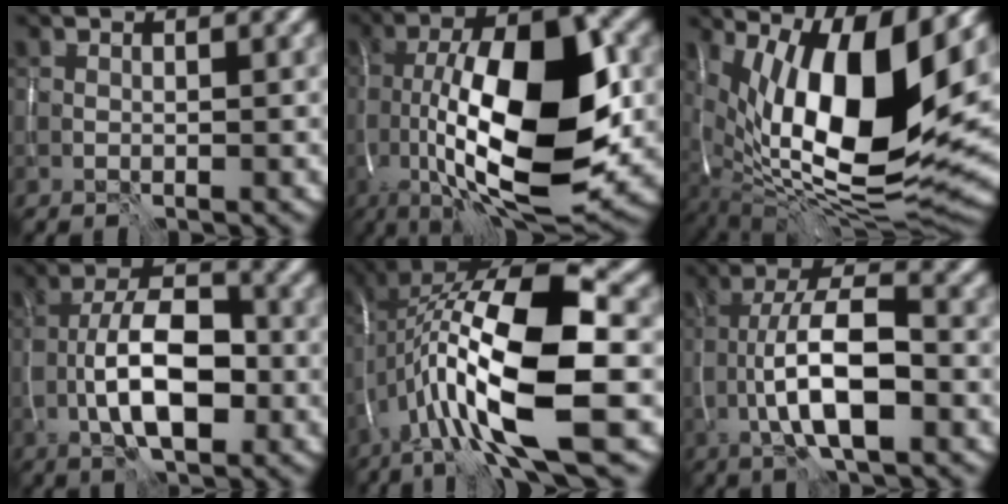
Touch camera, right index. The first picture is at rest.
{"total": 14.8, "force": [-1.5, 5.8, 13.5], "torque": [-0.221, 0.006, -0.031]}
{"total": 15.3, "force": [3.9, 5.5, 13.8], "torque": [-0.233, 0.002, 0.062]}
{"total": 7.9, "force": [-2.6, 3.4, 6.6], "torque": [-0.113, 0.014, -0.051]}
{"total": 16.3, "force": [-2.6, 5.2, 15.2], "torque": [-0.291, 0.022, -0.047]}
{"total": 7.8, "force": [-2.3, 2.6, 7.0], "torque": [-0.121, 0.013, -0.046]}